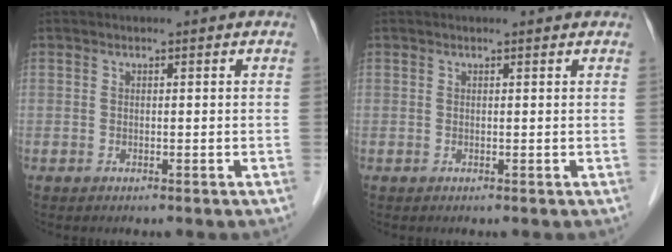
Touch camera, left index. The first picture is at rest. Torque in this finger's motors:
{"motor_torque": [-0.20, -0.09, -0.71, -0.01]}